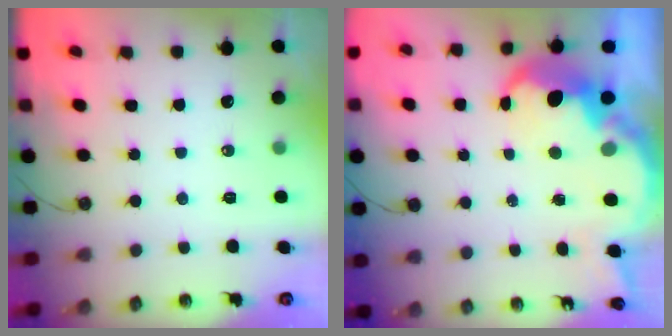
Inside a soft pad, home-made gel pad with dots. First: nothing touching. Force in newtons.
{"total": 11.8, "press": 11.8, "slide": 0.5}